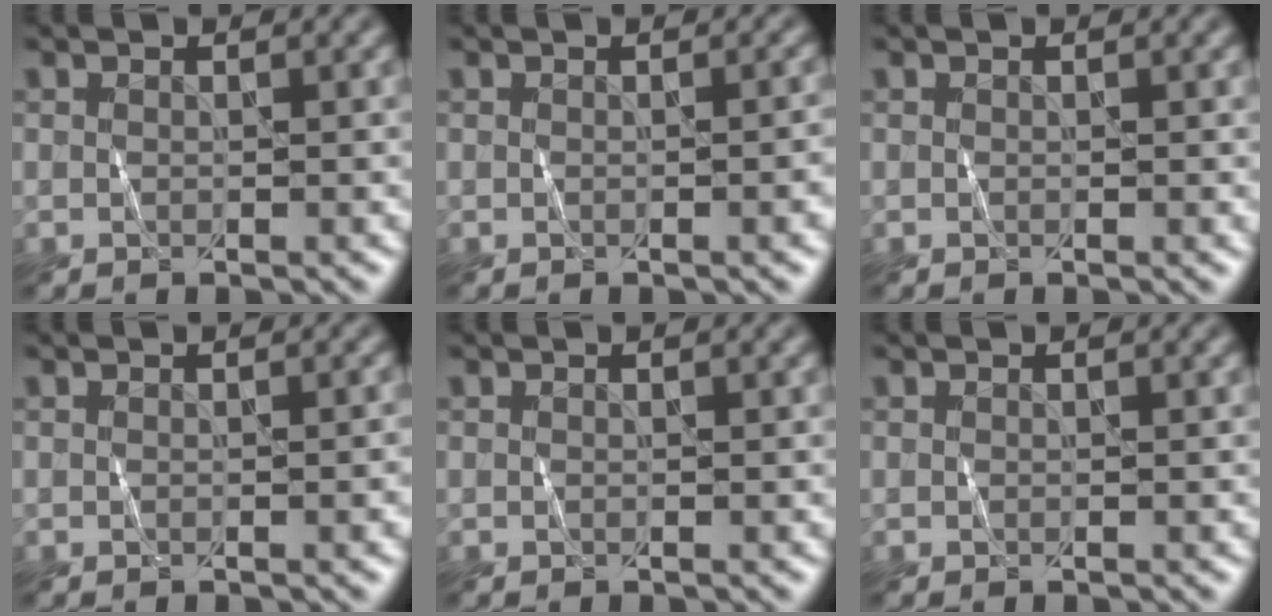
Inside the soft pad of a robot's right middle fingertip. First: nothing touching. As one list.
[{"total": 2.2, "force": [-0.8, 0.7, 2.0], "torque": [-0.020, 0.001, -0.012]}, {"total": 0.0}, {"total": 1.5, "force": [-0.5, 0.4, 1.4], "torque": [-0.017, 0.000, -0.010]}, {"total": 0.0}, {"total": 0.0}]